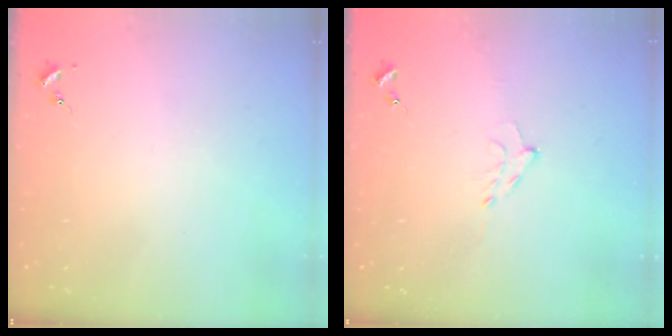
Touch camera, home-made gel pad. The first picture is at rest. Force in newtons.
{"total": 4.8, "press": 4.8, "slide": 0.8}